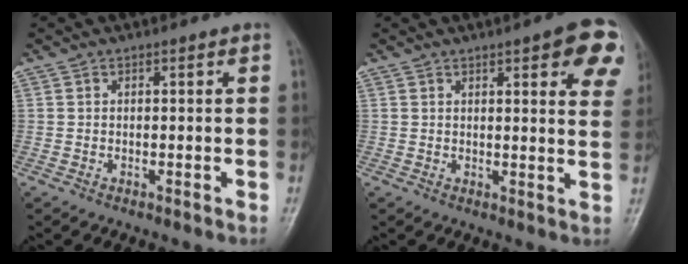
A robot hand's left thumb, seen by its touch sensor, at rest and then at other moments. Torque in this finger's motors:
{"motor_torque": [0.29, 0.29, 0.29, 0.09, 0.11]}